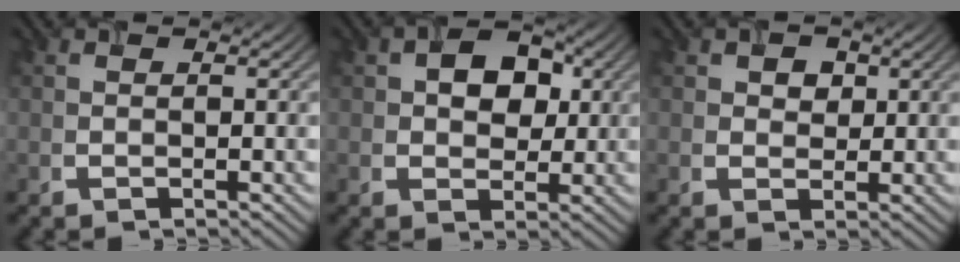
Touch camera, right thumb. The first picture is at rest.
{"total": 5.1, "force": [1.1, 3.8, 3.3], "torque": [-0.049, 0.004, 0.008]}
{"total": 2.1, "force": [0.8, 1.7, 1.0], "torque": [-0.016, -0.002, 0.013]}